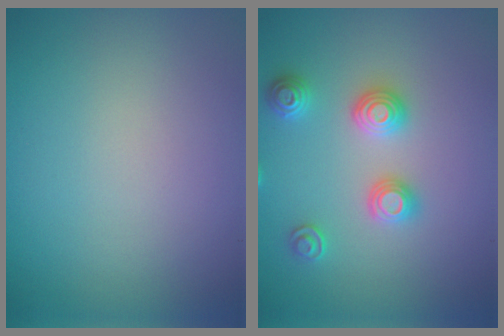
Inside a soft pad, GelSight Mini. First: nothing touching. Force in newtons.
{"total": 2.9, "press": 2.9, "slide": 0.2}